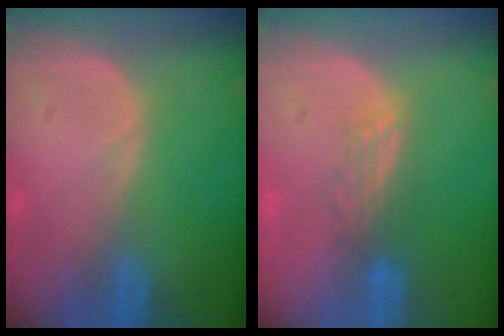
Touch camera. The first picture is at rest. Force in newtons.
{"total": 2.9, "press": 2.7, "slide": 1.1}